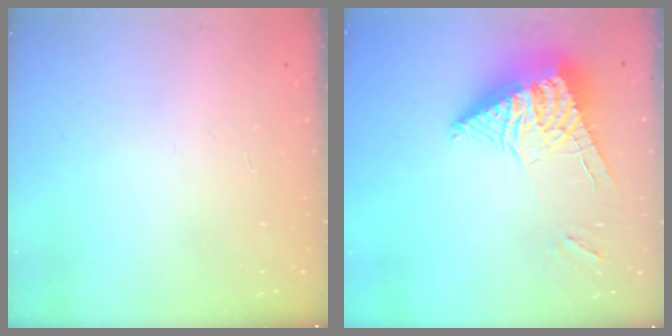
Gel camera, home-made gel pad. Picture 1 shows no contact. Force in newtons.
{"total": 12.4, "press": 12.3, "slide": 1.6}